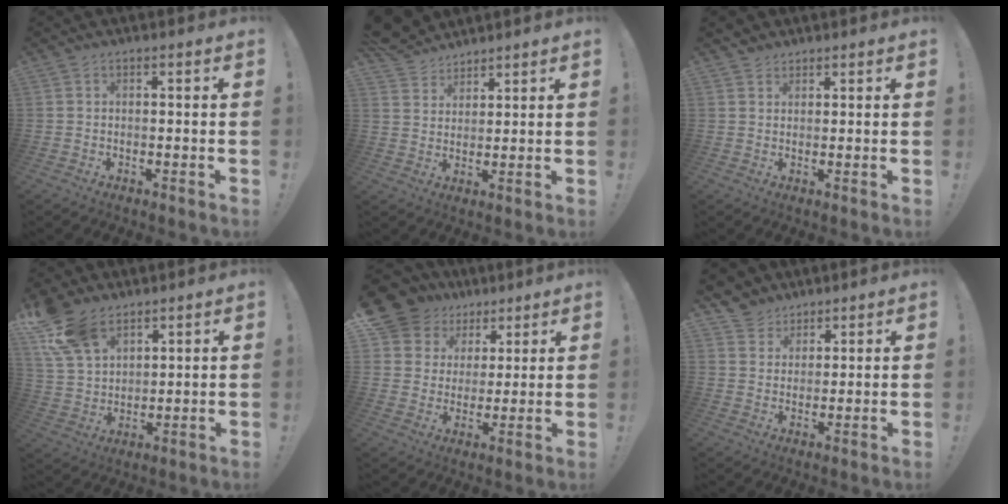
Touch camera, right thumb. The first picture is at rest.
{"total": 7.3, "force": [6.3, 3.5, 1.1], "torque": [-0.032, -0.039, 0.125]}
{"total": 2.3, "force": [1.9, 1.4, 0.1], "torque": [0.003, -0.013, 0.034]}
{"total": 13.6, "force": [9.0, 8.0, 6.4], "torque": [-0.138, -0.046, 0.176]}
{"total": 12.6, "force": [7.8, 9.4, 3.3], "torque": [-0.058, -0.053, 0.160]}
{"total": 5.5, "force": [4.1, 3.7, 0.1], "torque": [-0.009, -0.032, 0.082]}